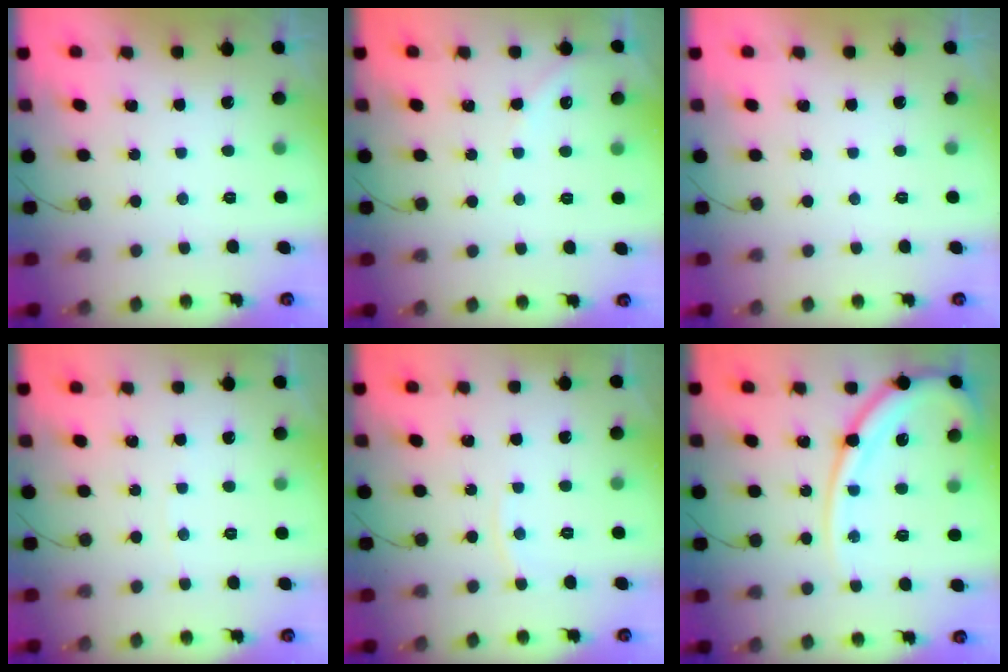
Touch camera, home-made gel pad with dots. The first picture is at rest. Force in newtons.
{"total": 2.2, "press": 2.2, "slide": 0.4}
{"total": 0.0}
{"total": 1.6, "press": 1.6, "slide": 0.2}
{"total": 2.7, "press": 2.7, "slide": 0.4}
{"total": 14.5, "press": 14.4, "slide": 1.8}